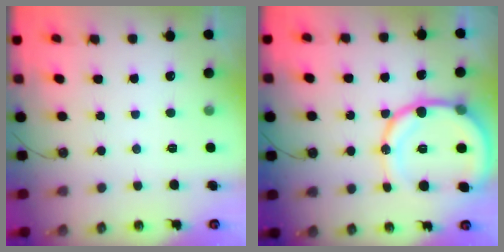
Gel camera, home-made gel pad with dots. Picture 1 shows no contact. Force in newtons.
{"total": 16.6, "press": 16.3, "slide": 3.0}